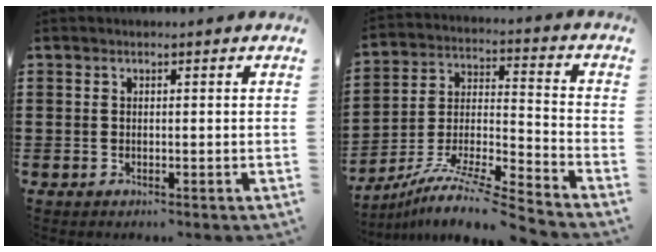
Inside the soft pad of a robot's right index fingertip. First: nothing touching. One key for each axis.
{"total": 9.7, "fx": -8.5, "fy": 0.0, "fz": 4.6, "tx": -0.086, "ty": 0.000, "tz": -0.173}